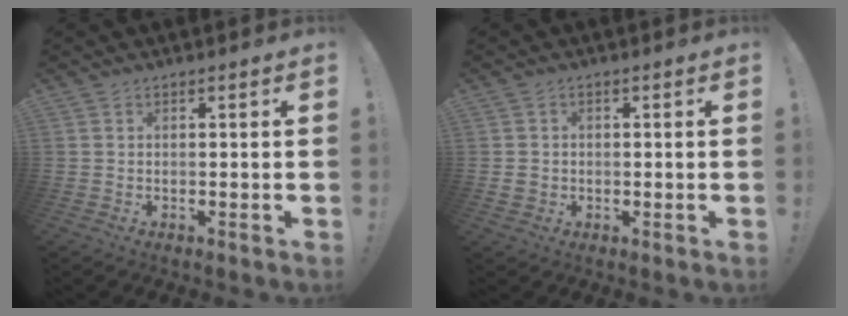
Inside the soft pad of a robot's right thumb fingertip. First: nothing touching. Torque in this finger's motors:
{"motor_torque": [-0.13, -0.04, 0.03, 0.09, -0.02]}